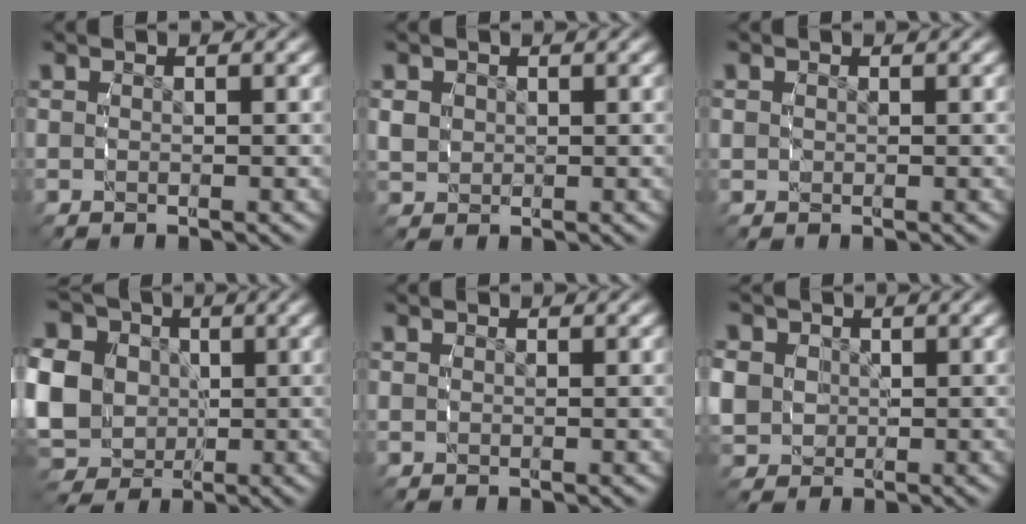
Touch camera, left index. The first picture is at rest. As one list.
[{"total": 2.4, "force": [0.0, 2.3, 0.7], "torque": [-0.022, -0.011, 0.012]}, {"total": 1.0, "force": [0.1, 0.9, 0.2], "torque": [-0.013, -0.005, 0.008]}, {"total": 12.4, "force": [0.2, 11.2, 5.5], "torque": [-0.131, -0.025, 0.001]}, {"total": 0.7, "force": [0.0, 0.6, 0.3], "torque": [-0.006, -0.003, 0.004]}, {"total": 6.4, "force": [0.2, 5.9, 2.4], "torque": [-0.073, -0.020, 0.008]}]